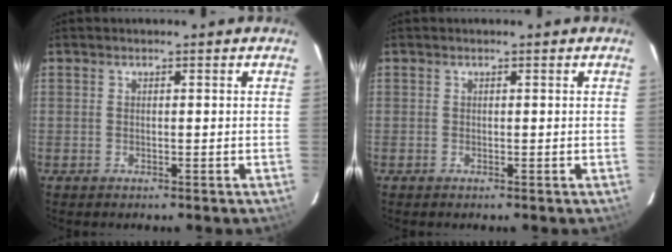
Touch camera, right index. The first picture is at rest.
{"total": 0.0}